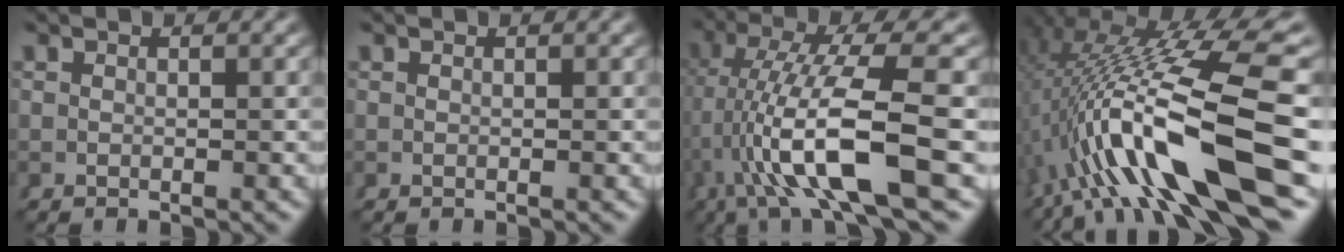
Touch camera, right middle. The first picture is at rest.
{"total": 0.0}
{"total": 10.5, "force": [-0.4, 3.7, 9.8], "torque": [-0.182, -0.017, 0.007]}
{"total": 15.5, "force": [-0.9, 5.5, 14.5], "torque": [-0.230, 0.011, -0.001]}